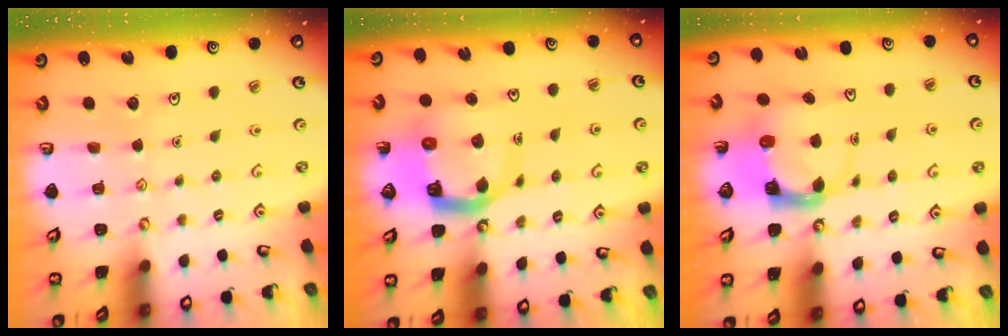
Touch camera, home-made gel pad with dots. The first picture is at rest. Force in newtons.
{"total": 9.5, "press": 9.4, "slide": 1.2}
{"total": 3.7, "press": 3.7, "slide": 0.5}